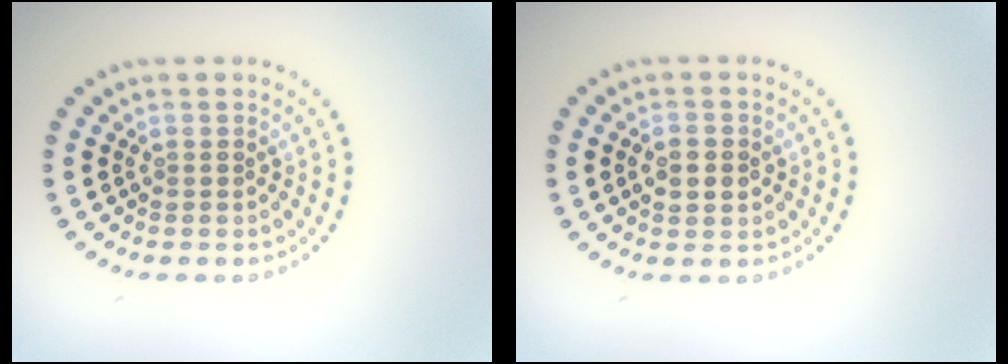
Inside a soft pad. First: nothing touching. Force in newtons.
{"total": 2.6, "press": 2.6, "slide": 0.1}